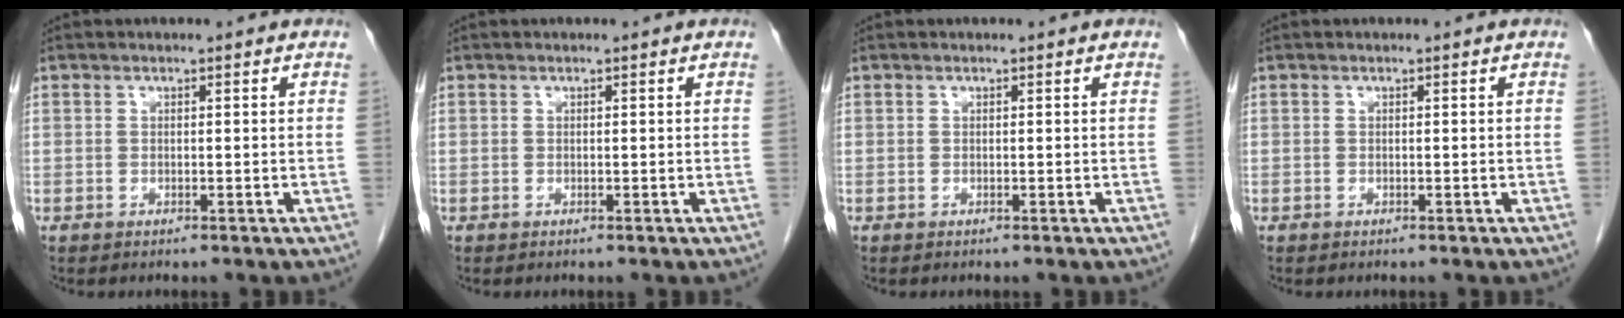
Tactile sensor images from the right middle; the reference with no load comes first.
{"total": 0.0}
{"total": 0.0}
{"total": 0.0}